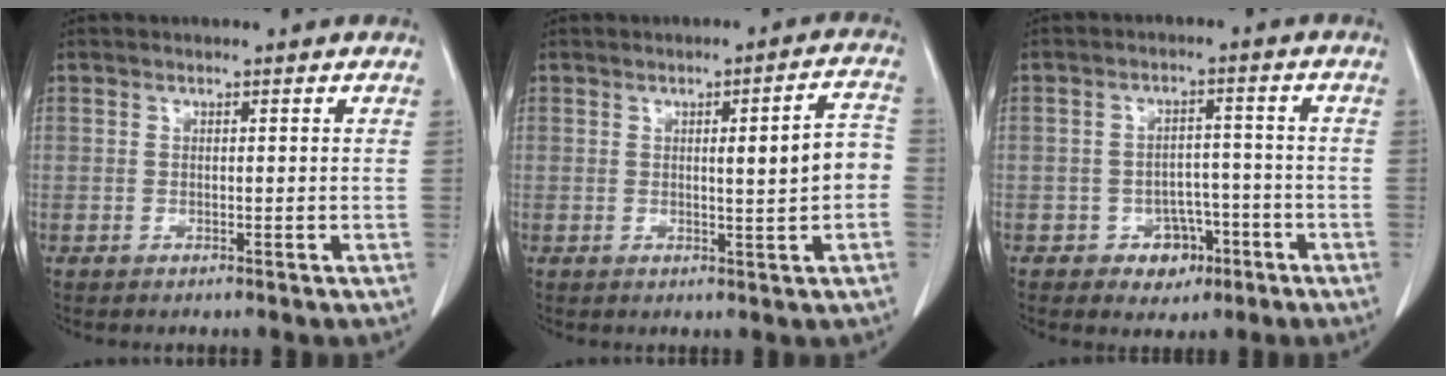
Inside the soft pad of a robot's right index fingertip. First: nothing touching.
{"total": 6.4, "force": [0.0, 0.8, 6.3], "torque": [-0.084, 0.015, 0.001]}
{"total": 5.0, "force": [-2.5, 3.9, 1.9], "torque": [-0.012, 0.014, -0.029]}